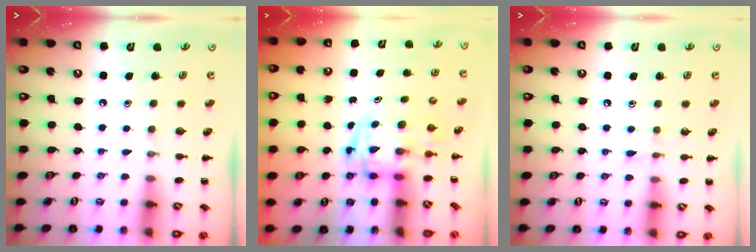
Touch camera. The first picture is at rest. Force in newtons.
{"total": 2.8, "press": 2.7, "slide": 0.5}
{"total": 3.9, "press": 3.7, "slide": 1.3}